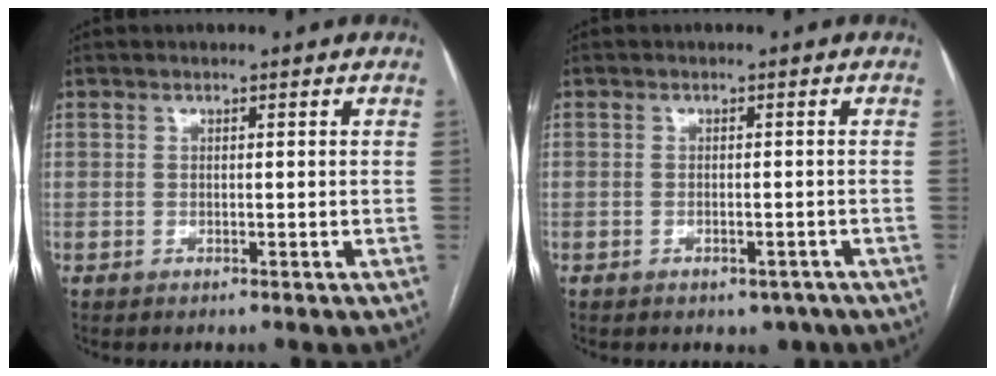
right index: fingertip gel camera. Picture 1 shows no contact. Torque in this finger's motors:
{"motor_torque": [0.46, -0.17, 0.06, 0.01]}